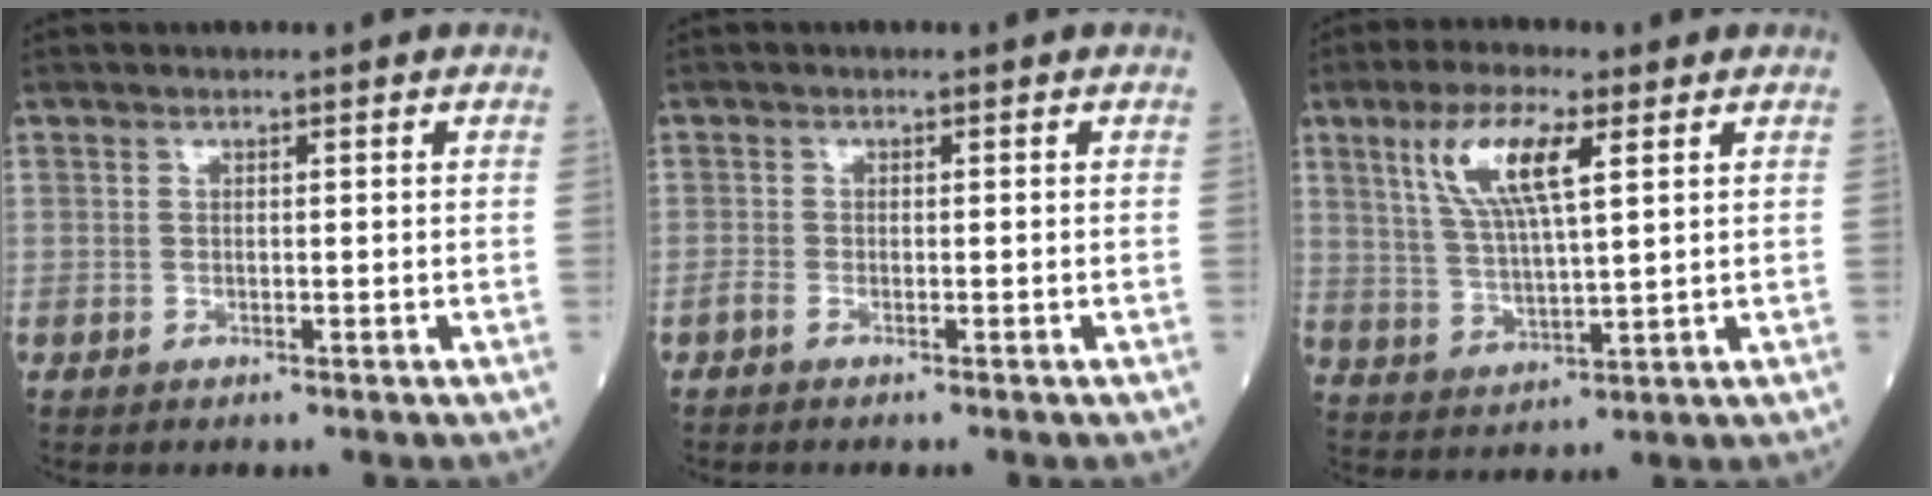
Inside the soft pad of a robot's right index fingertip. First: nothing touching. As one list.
[{"total": 1.8, "force": [-1.2, 0.8, 1.1], "torque": [-0.034, -0.003, -0.020]}, {"total": 10.1, "force": [4.1, 2.5, 8.9], "torque": [-0.188, 0.012, 0.084]}]